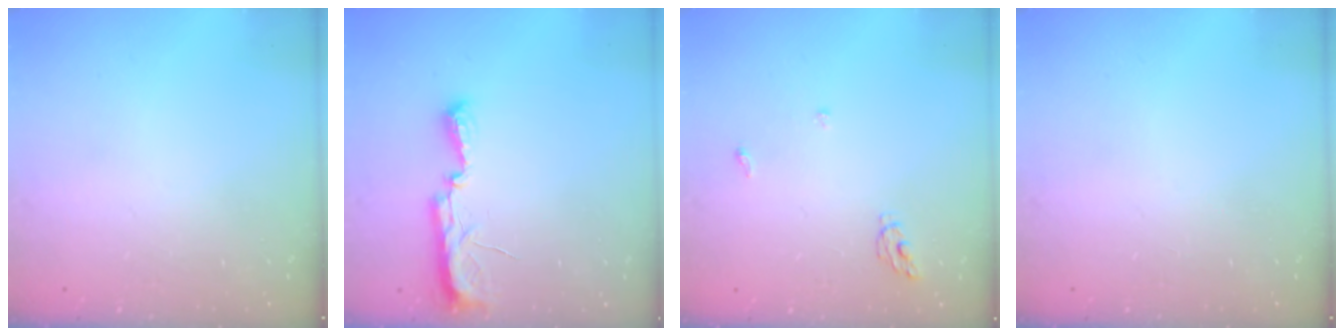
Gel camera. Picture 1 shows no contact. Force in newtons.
{"total": 9.4, "press": 8.3, "slide": 4.5}
{"total": 4.6, "press": 4.6, "slide": 0.5}
{"total": 0.0}